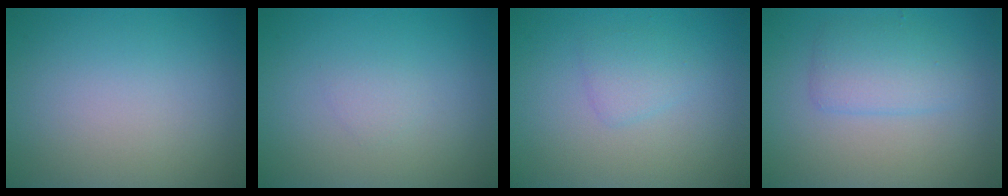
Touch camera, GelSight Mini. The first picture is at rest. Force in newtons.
{"total": 0.8, "press": 0.8, "slide": 0.1}
{"total": 1.6, "press": 1.6, "slide": 0.0}
{"total": 2.9, "press": 2.9, "slide": 0.2}